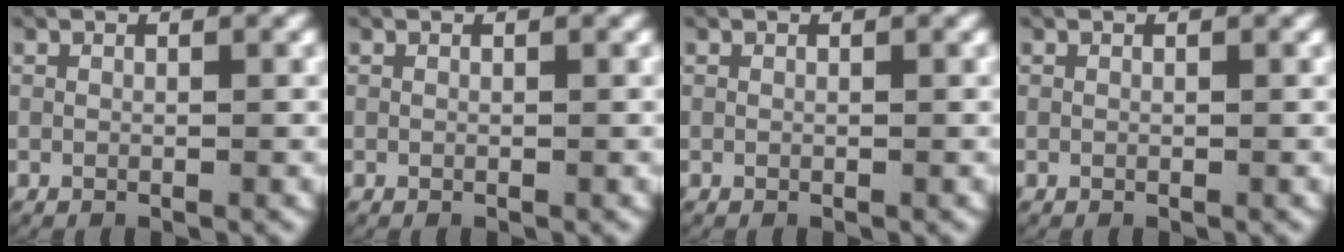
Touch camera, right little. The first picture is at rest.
{"total": 0.0}
{"total": 0.0}
{"total": 0.0}